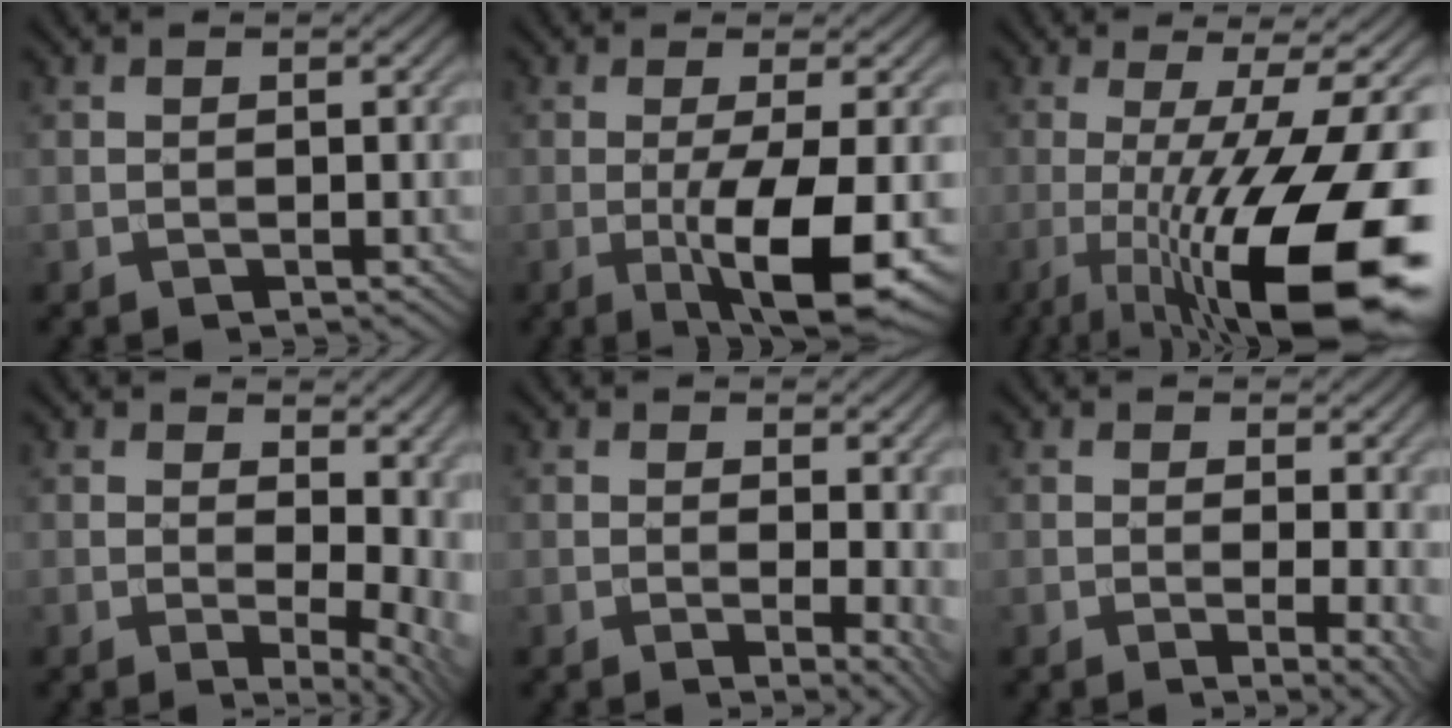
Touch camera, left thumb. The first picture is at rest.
{"total": 9.1, "force": [-2.4, 1.8, 8.5], "torque": [-0.138, -0.001, -0.039]}
{"total": 18.1, "force": [-4.8, 4.4, 16.9], "torque": [-0.240, 0.001, -0.080]}
{"total": 10.8, "force": [1.8, 5.7, 9.0], "torque": [-0.091, 0.003, 0.045]}
{"total": 4.8, "force": [0.4, 1.6, 4.5], "torque": [-0.061, -0.005, 0.005]}
{"total": 4.8, "force": [0.2, 1.4, 4.6], "torque": [-0.067, -0.006, 0.001]}